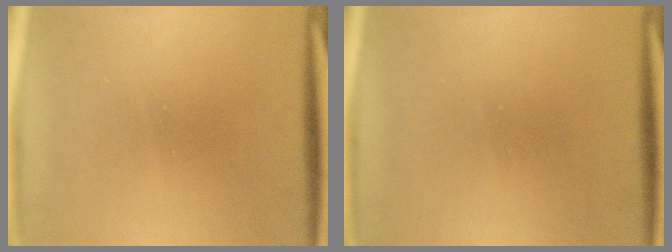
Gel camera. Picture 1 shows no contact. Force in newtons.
{"total": 1.6}